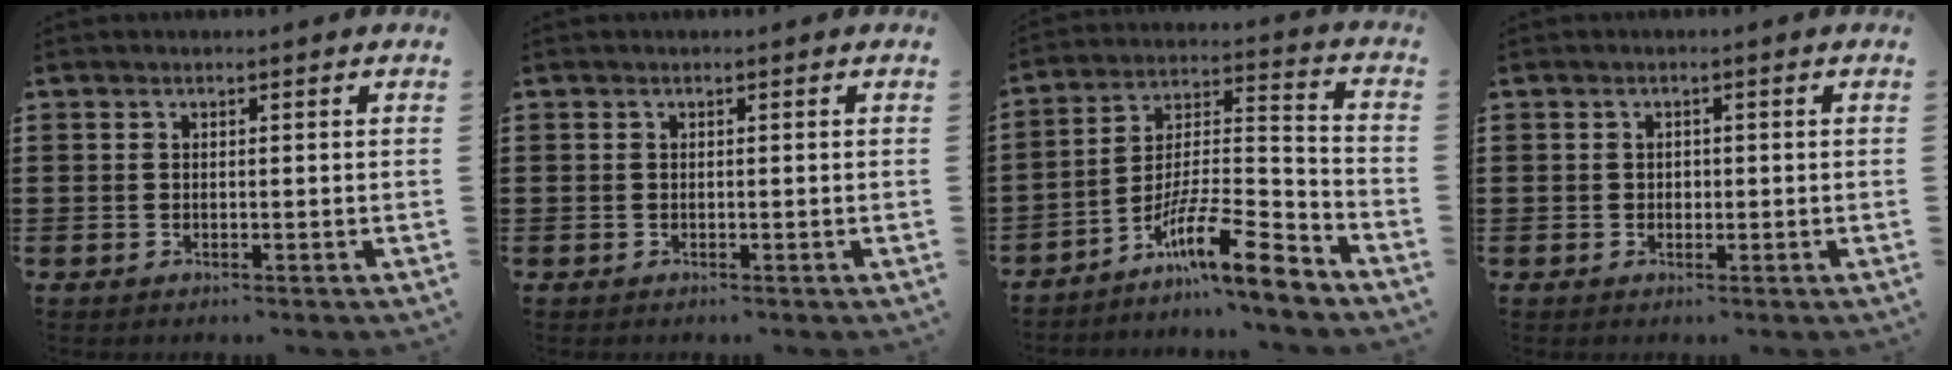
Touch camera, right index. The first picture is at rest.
{"total": 0.0}
{"total": 12.3, "force": [-9.1, 1.5, 8.2], "torque": [-0.140, 0.011, -0.172]}
{"total": 0.7, "force": [0.0, 0.6, 0.3], "torque": [-0.008, 0.003, 0.001]}